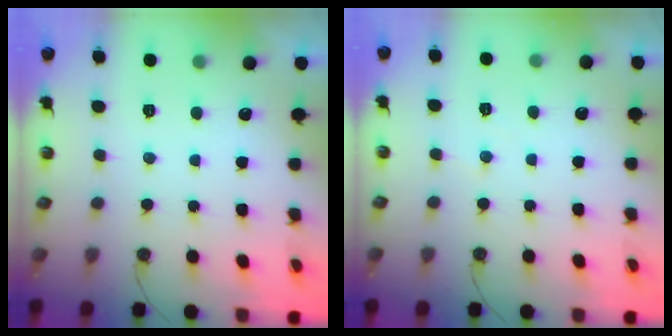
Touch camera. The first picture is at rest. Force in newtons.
{"total": 3.7, "press": 3.7, "slide": 0.6}